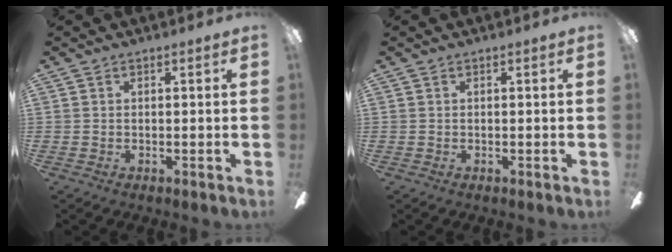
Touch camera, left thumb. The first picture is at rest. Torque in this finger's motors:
{"motor_torque": [0.00, 0.00, -0.13, 0.13, 0.00]}